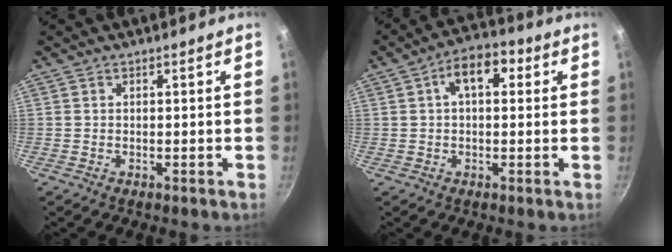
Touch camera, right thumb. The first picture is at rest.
{"total": 7.9, "force": [2.2, 4.6, 6.1], "torque": [-0.070, 0.015, 0.022]}